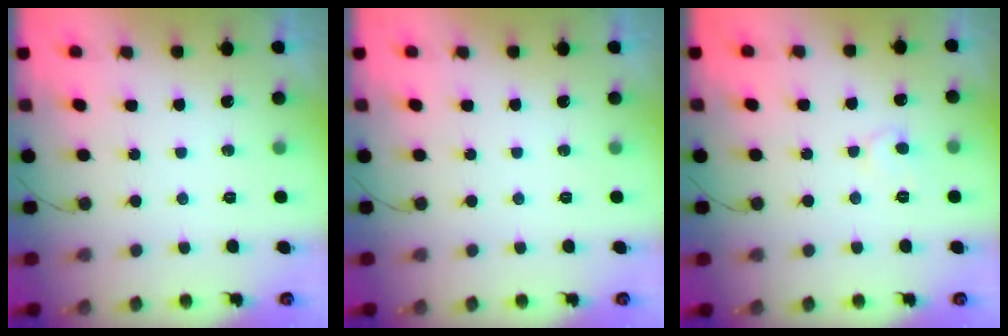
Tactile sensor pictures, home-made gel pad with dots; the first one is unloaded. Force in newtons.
{"total": 0.0}
{"total": 5.5, "press": 5.5, "slide": 0.3}